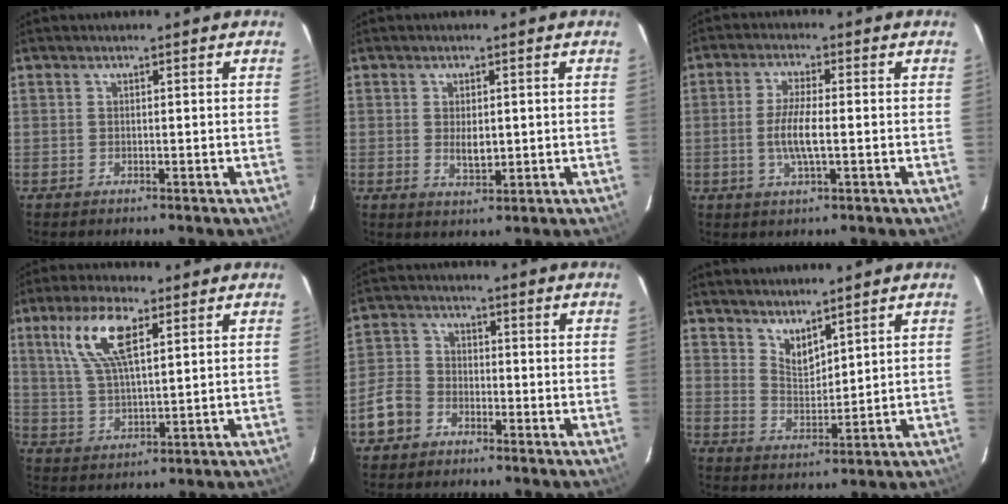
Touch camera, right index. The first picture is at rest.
{"total": 3.5, "force": [0.0, 1.9, 2.9], "torque": [-0.051, -0.008, 0.004]}
{"total": 6.1, "force": [-1.0, 1.2, 5.9], "torque": [-0.118, -0.006, -0.019]}
{"total": 10.9, "force": [4.9, 3.8, 9.0], "torque": [-0.182, 0.014, 0.101]}
{"total": 6.6, "force": [-3.6, 5.1, 2.1], "torque": [-0.050, 0.019, -0.072]}
{"total": 5.0, "force": [4.3, 1.7, 2.0], "torque": [-0.030, -0.007, 0.082]}